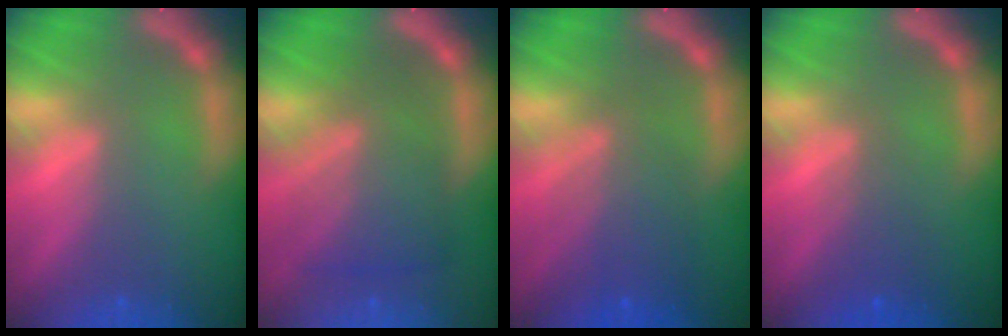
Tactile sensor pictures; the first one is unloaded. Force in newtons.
{"total": 7.6}
{"total": 6.0}
{"total": 2.5}